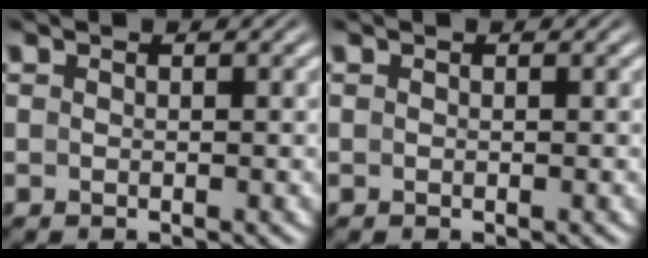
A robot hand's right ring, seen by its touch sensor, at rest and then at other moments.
{"total": 0.0}